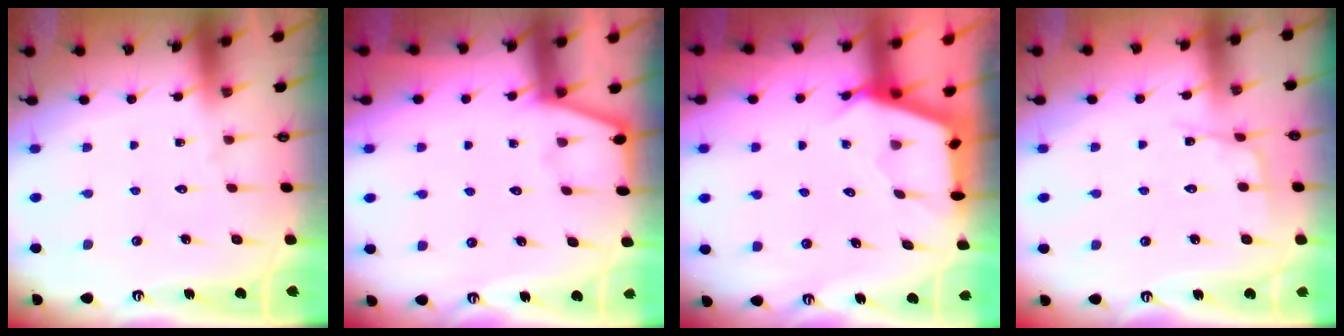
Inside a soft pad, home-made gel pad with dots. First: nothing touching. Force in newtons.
{"total": 2.3, "press": 2.3, "slide": 0.2}
{"total": 2.7, "press": 2.7, "slide": 0.4}
{"total": 4.4, "press": 4.3, "slide": 0.4}